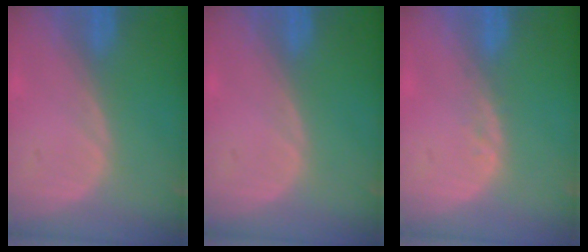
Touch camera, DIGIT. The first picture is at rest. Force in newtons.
{"total": 0.0}
{"total": 1.0, "press": 1.0, "slide": 0.2}